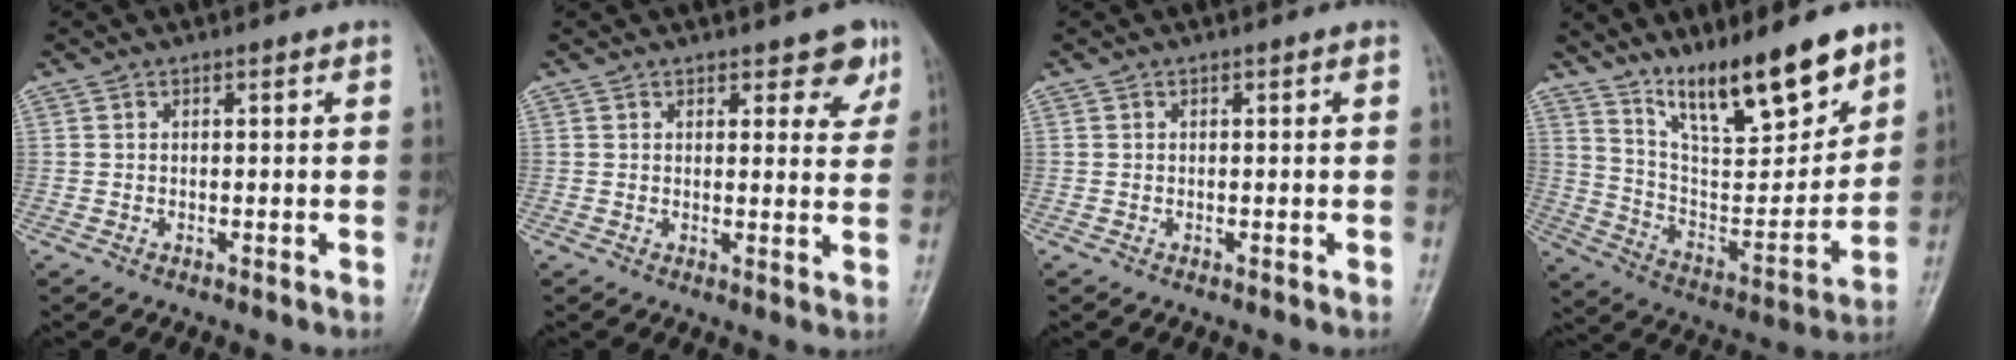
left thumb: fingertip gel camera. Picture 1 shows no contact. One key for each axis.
{"total": 4.8, "fx": 3.2, "fy": 2.3, "fz": 2.7, "tx": 0.003, "ty": -0.017, "tz": 0.037}
{"total": 0.0}
{"total": 18.5, "fx": 13.2, "fy": 4.8, "fz": 12.0, "tx": -0.154, "ty": -0.080, "tz": 0.236}